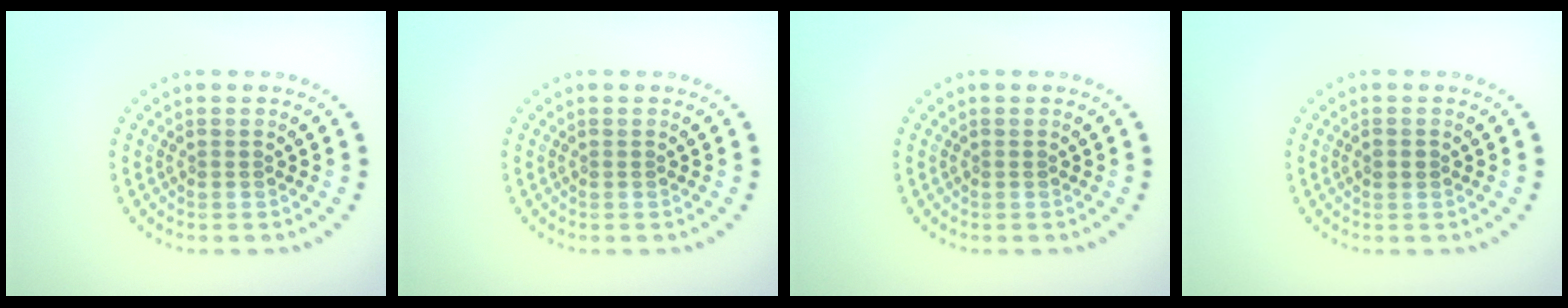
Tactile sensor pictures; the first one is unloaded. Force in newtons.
{"total": 0.0}
{"total": 0.0}
{"total": 1.1, "press": 1.1, "slide": 0.1}